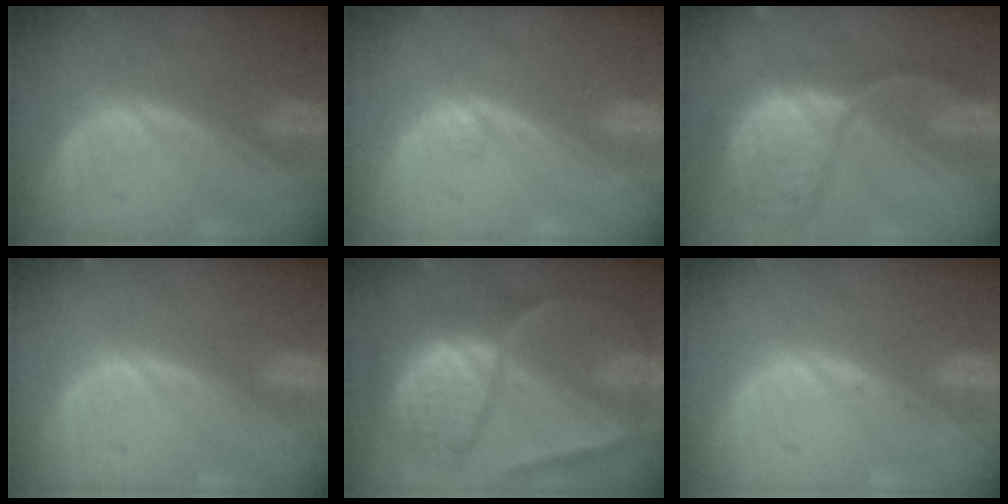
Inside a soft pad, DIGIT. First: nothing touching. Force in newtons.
{"total": 0.5, "press": 0.5, "slide": 0.2}
{"total": 12.0, "press": 9.9, "slide": 6.7}
{"total": 0.0}
{"total": 10.8, "press": 10.8, "slide": 1.1}
{"total": 0.6, "press": 0.5, "slide": 0.3}